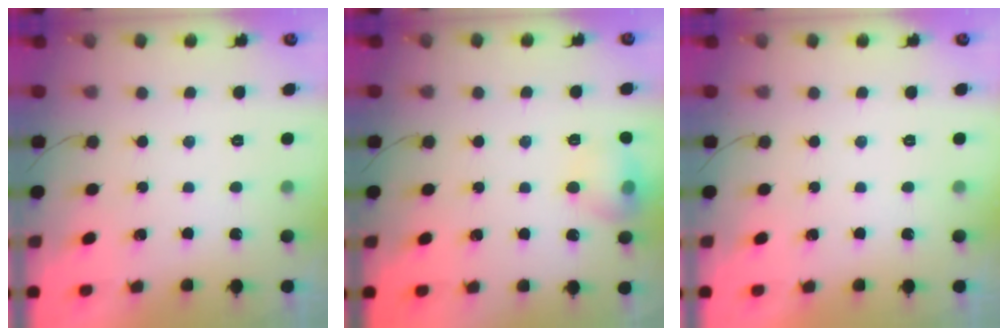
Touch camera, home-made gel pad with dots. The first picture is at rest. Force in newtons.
{"total": 10.8, "press": 10.7, "slide": 1.4}
{"total": 0.0}